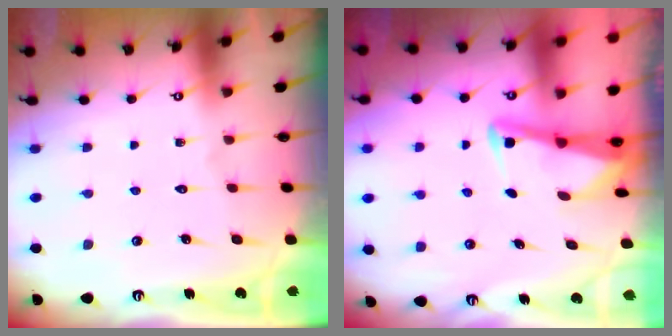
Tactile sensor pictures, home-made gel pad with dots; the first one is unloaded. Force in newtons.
{"total": 3.0, "press": 2.9, "slide": 0.4}